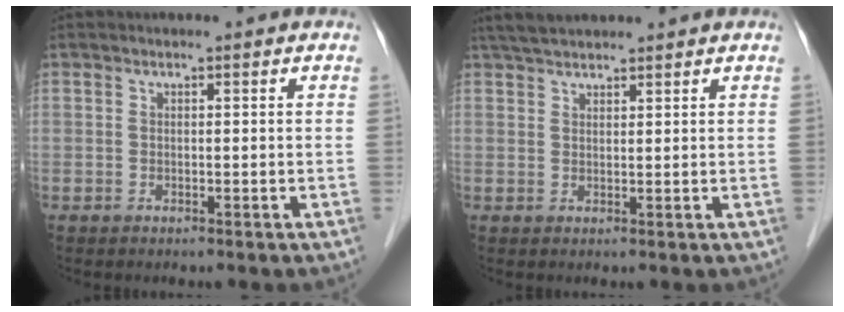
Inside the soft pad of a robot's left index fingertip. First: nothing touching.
{"total": 4.2, "force": [3.7, 0.8, 1.8], "torque": [-0.033, 0.023, 0.068]}